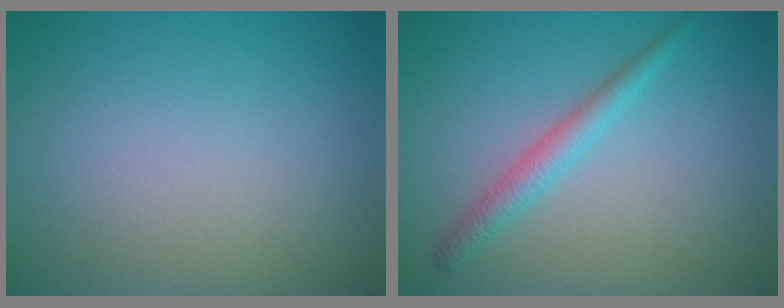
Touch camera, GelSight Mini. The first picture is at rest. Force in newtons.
{"total": 2.2, "press": 2.2, "slide": 0.1}